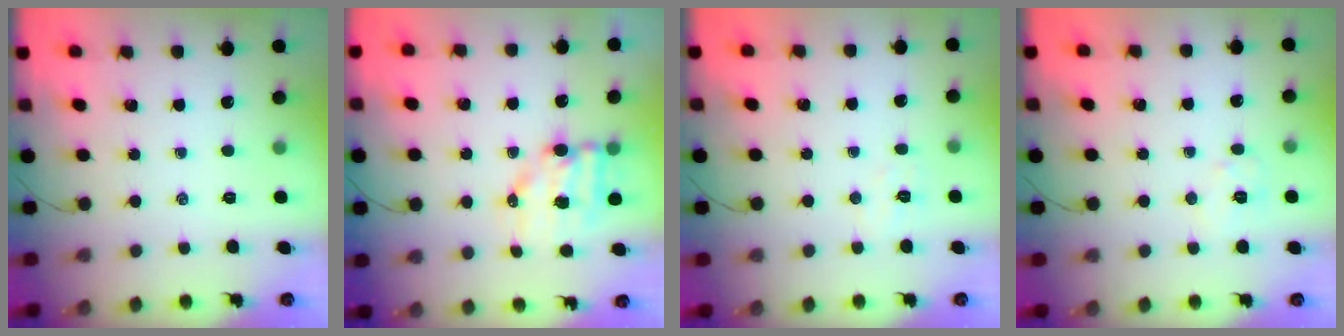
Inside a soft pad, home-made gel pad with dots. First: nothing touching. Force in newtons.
{"total": 9.0, "press": 8.9, "slide": 1.1}
{"total": 3.5, "press": 3.4, "slide": 0.8}
{"total": 5.4, "press": 5.4, "slide": 0.6}